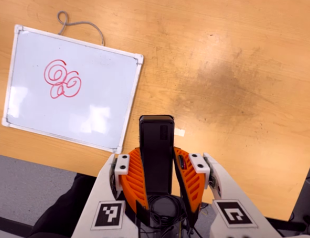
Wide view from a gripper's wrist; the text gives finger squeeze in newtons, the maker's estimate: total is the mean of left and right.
{"total": 4.8, "left": 3.3, "right": 6.2}